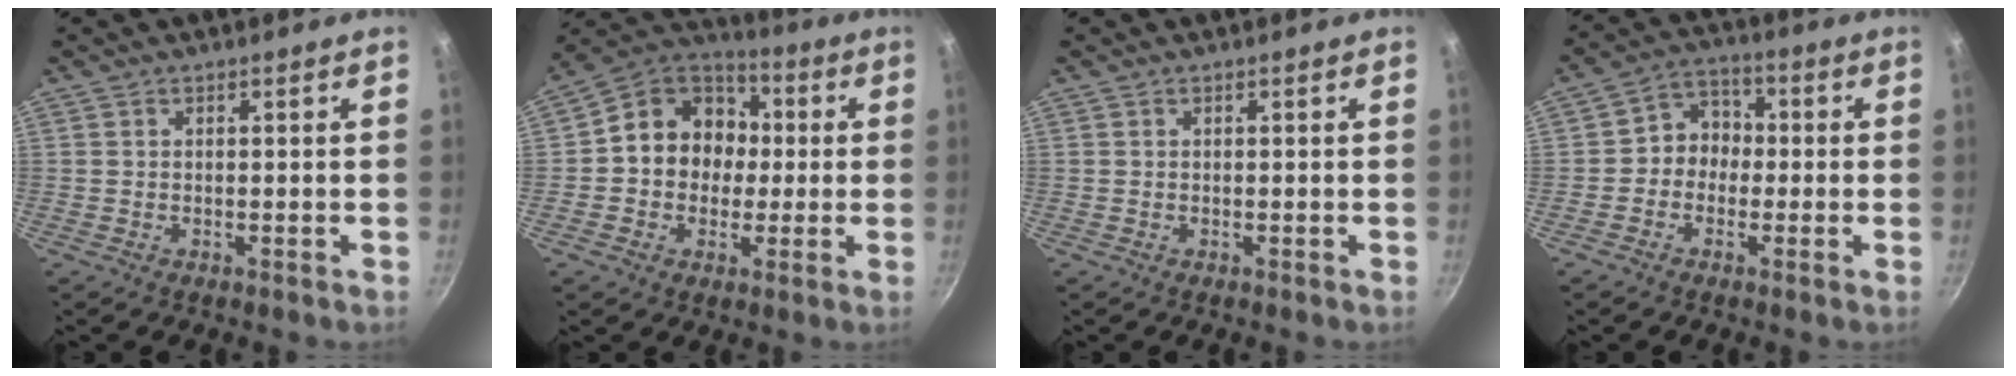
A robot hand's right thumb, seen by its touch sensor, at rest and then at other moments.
{"total": 13.7, "force": [0.4, 11.9, 6.8], "torque": [-0.065, 0.032, -0.013]}
{"total": 0.0}
{"total": 6.4, "force": [-0.7, 5.6, 3.0], "torque": [-0.009, 0.023, -0.029]}